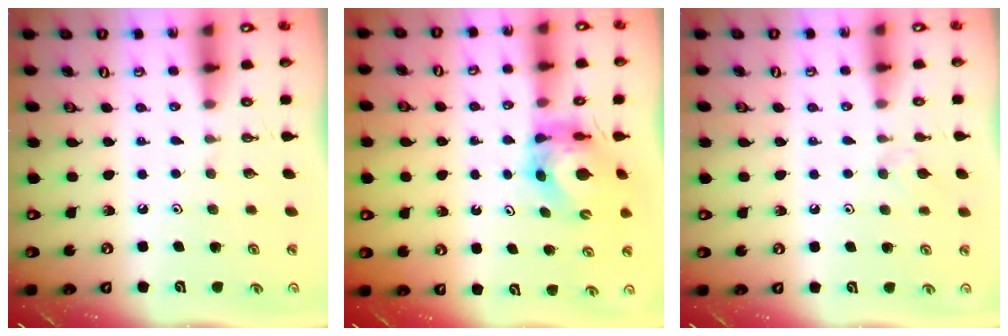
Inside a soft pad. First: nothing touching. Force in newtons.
{"total": 5.3, "press": 5.3, "slide": 0.6}
{"total": 3.7, "press": 3.6, "slide": 0.6}